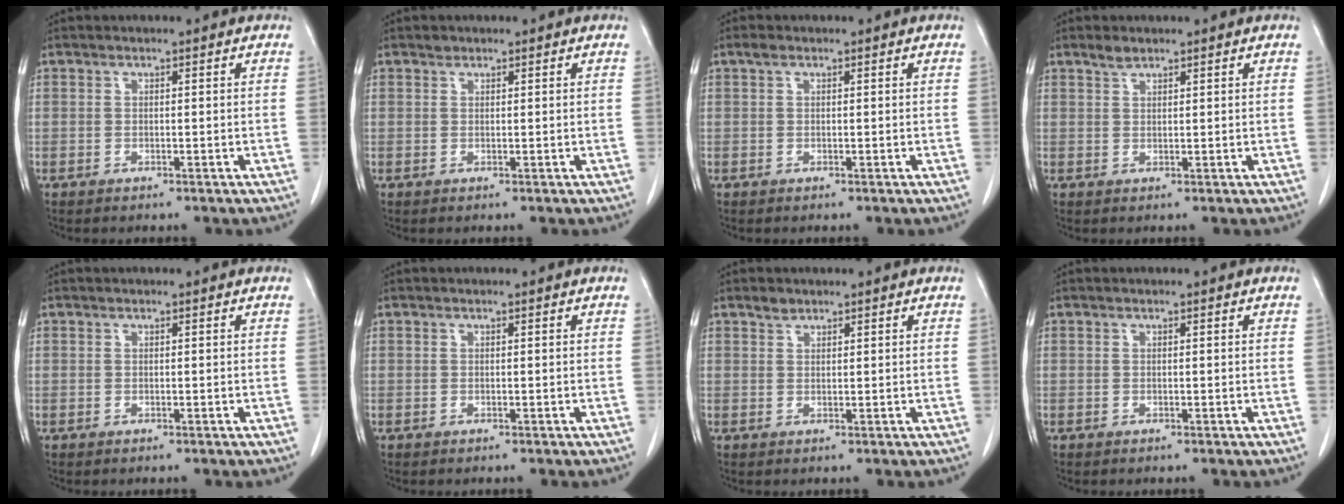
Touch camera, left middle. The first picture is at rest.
{"total": 0.6, "force": [0.5, 0.3, 0.0], "torque": [-0.003, 0.000, 0.008]}
{"total": 0.8, "force": [0.5, 0.4, 0.5], "torque": [-0.013, 0.012, 0.010]}
{"total": 1.5, "force": [1.3, 0.5, 0.6], "torque": [-0.014, 0.001, 0.027]}
{"total": 0.0}
{"total": 0.0}
{"total": 1.3, "force": [1.1, 0.6, 0.3], "torque": [-0.008, 0.000, 0.021]}
{"total": 0.0}